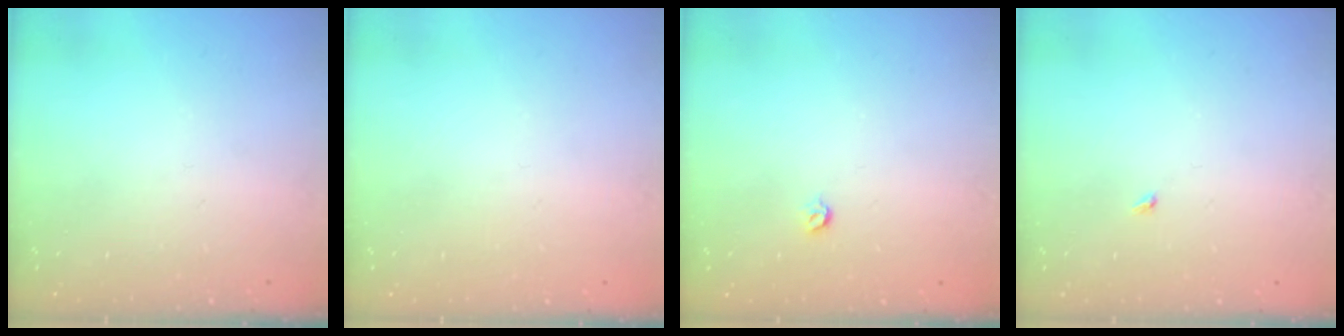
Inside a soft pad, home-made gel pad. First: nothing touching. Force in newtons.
{"total": 0.7, "press": 0.7, "slide": 0.1}
{"total": 3.6, "press": 3.6, "slide": 0.7}
{"total": 1.9, "press": 1.9, "slide": 0.3}